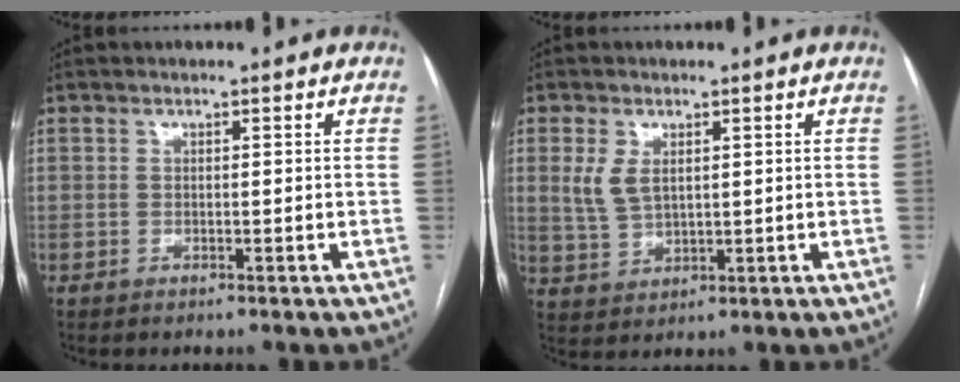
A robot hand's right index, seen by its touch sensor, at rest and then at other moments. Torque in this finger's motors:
{"motor_torque": [0.14, 0.04, 0.12, 0.03]}